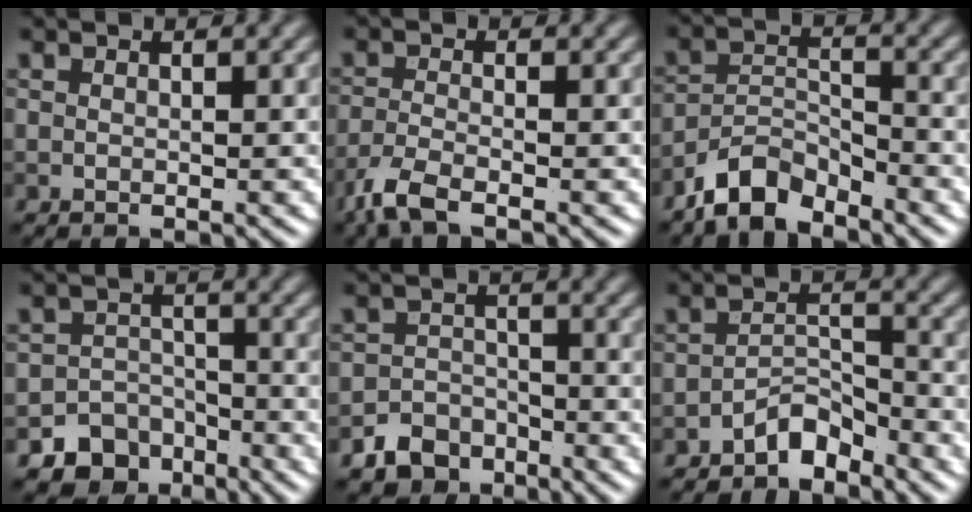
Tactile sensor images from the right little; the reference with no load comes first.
{"total": 3.4, "force": [-2.5, 0.8, 2.2], "torque": [-0.055, -0.011, -0.063]}
{"total": 4.9, "force": [-4.1, 1.6, 1.9], "torque": [-0.029, 0.000, -0.087]}
{"total": 5.1, "force": [-3.6, 3.5, 0.7], "torque": [0.014, -0.002, -0.049]}
{"total": 3.4, "force": [-2.5, 2.2, 0.6], "torque": [-0.002, 0.002, -0.049]}
{"total": 2.7, "force": [-2.3, 0.9, 1.0], "torque": [-0.013, 0.015, -0.045]}